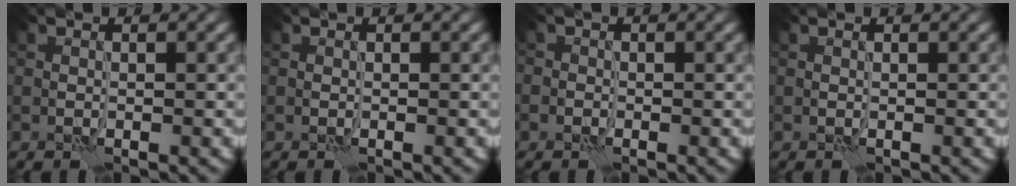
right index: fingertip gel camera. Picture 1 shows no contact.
{"total": 0.0}
{"total": 0.7, "force": [-0.3, 0.6, 0.0], "torque": [0.004, -0.001, -0.007]}
{"total": 0.0}